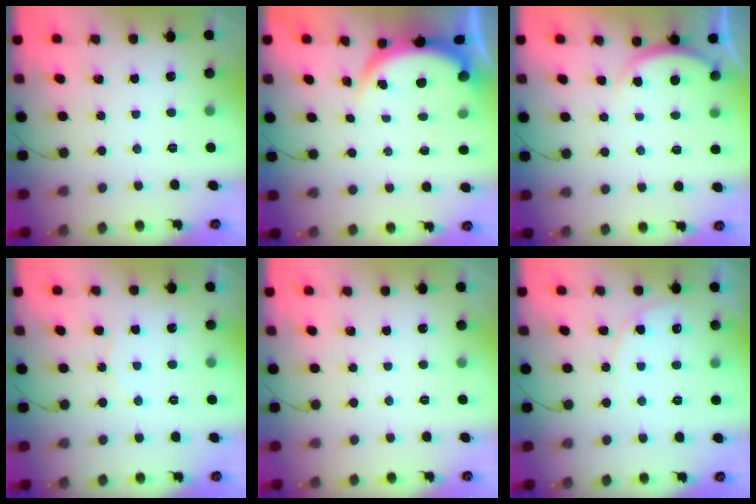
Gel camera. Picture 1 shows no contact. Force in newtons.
{"total": 3.8, "press": 3.8, "slide": 0.1}
{"total": 3.3, "press": 3.3, "slide": 0.6}
{"total": 4.4, "press": 4.4, "slide": 0.4}
{"total": 0.0}
{"total": 5.4, "press": 5.4, "slide": 0.6}